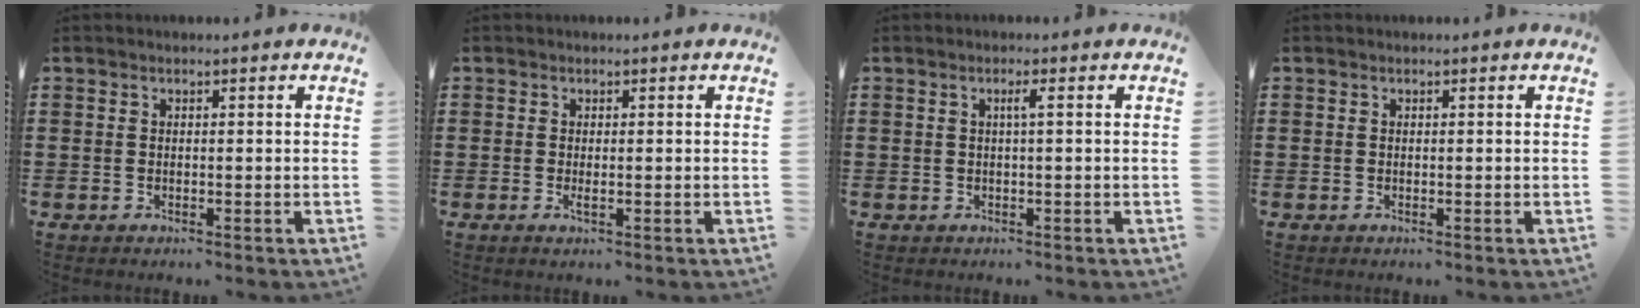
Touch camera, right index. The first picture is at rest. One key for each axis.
{"total": 0.8, "fx": -0.1, "fy": 0.1, "fz": 0.8, "tx": -0.013, "ty": -0.003, "tz": -0.001}
{"total": 1.4, "fx": 0.2, "fy": -0.2, "fz": 1.4, "tx": -0.026, "ty": 0.000, "tz": 0.000}
{"total": 0.0}